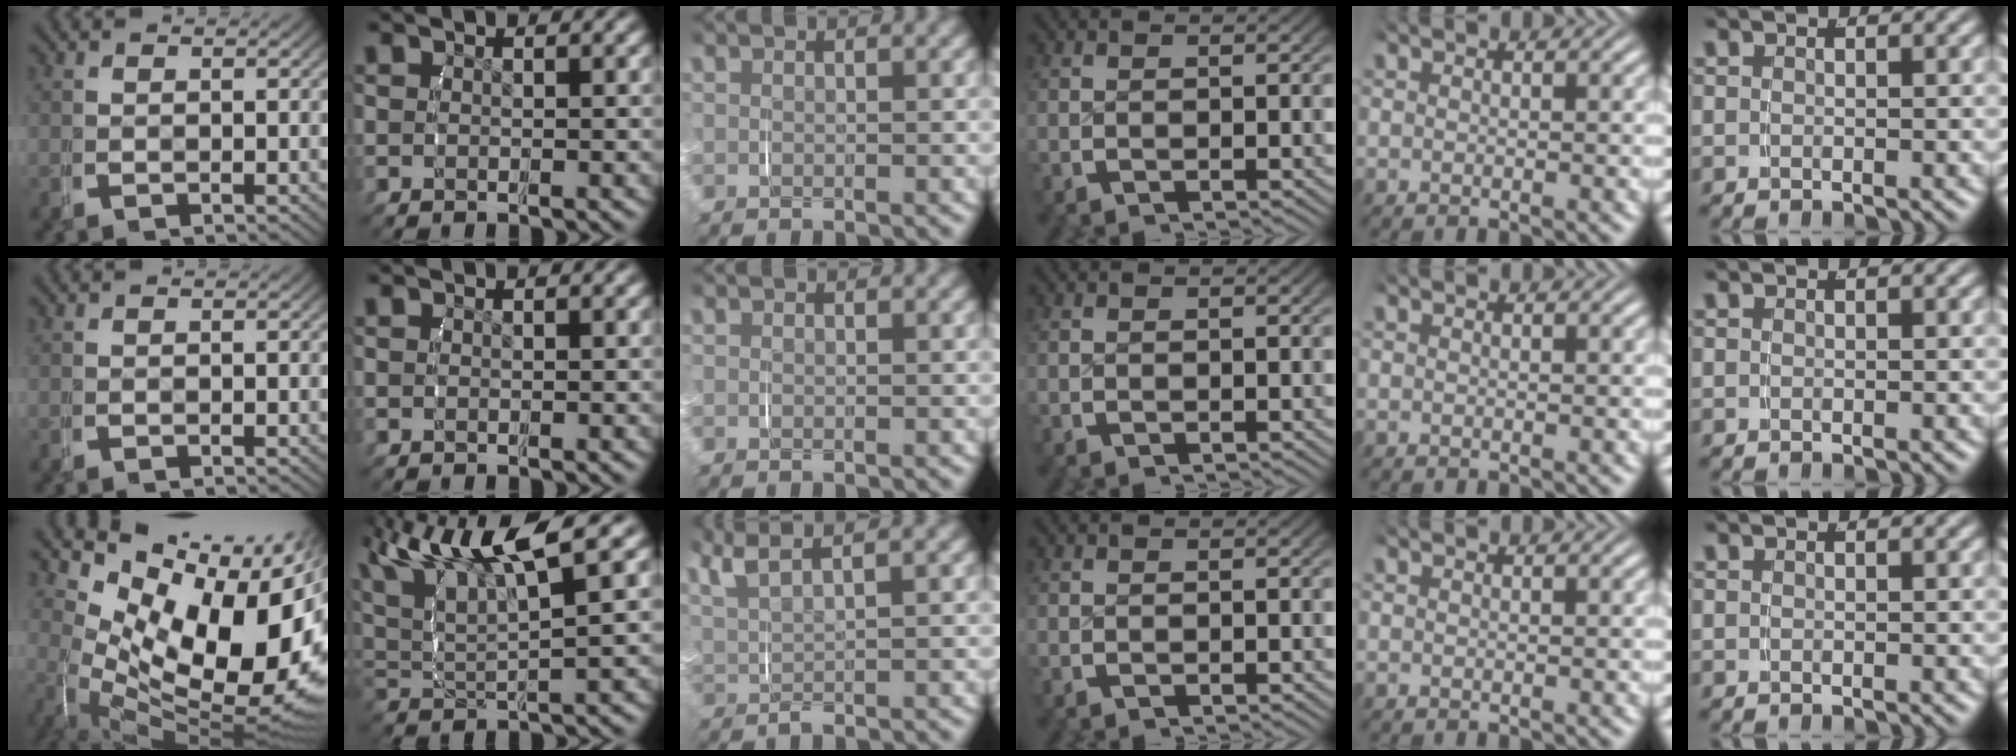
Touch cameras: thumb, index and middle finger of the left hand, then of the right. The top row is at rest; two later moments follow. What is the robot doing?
{"motion": "grasp_and_lifting", "object": "router"}